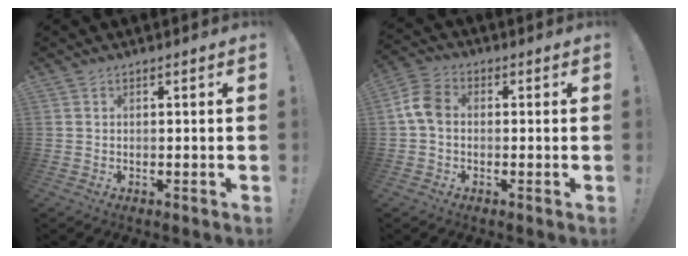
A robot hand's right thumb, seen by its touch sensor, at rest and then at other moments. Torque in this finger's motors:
{"motor_torque": [1.02, 1.01, 0.42, -0.44, 0.33]}